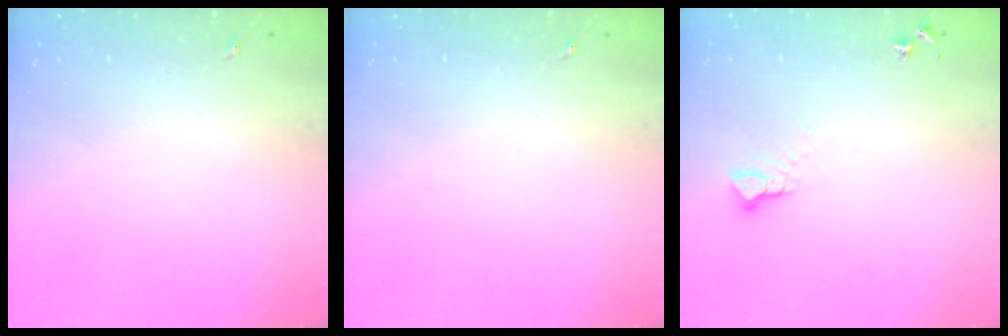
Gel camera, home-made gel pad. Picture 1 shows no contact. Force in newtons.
{"total": 0.0}
{"total": 4.4, "press": 4.3, "slide": 0.4}